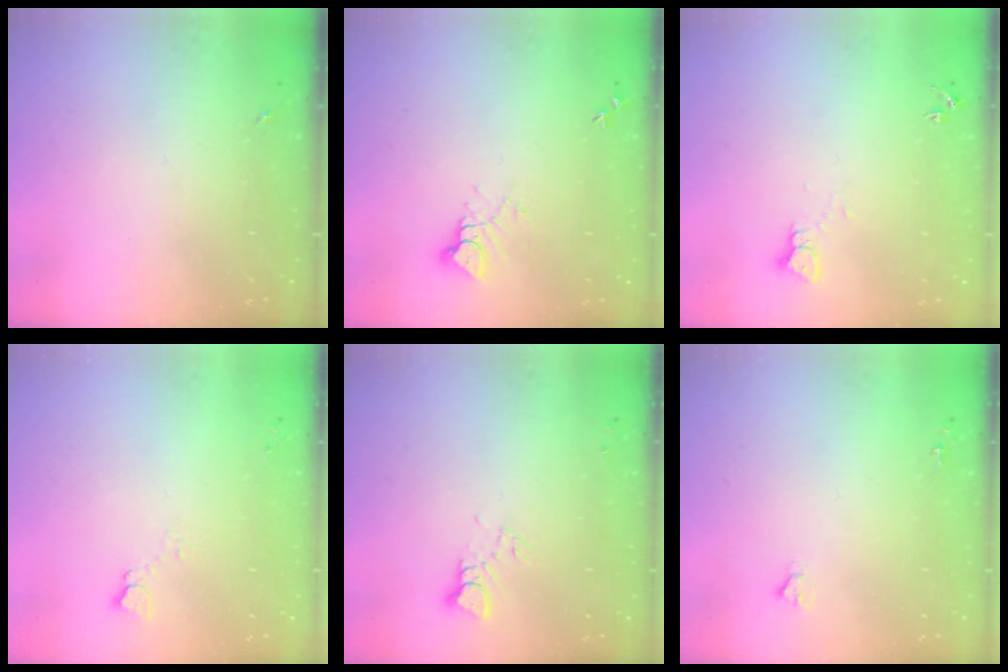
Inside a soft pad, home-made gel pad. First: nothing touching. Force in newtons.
{"total": 4.4, "press": 4.4, "slide": 0.1}
{"total": 2.2, "press": 2.2, "slide": 0.2}
{"total": 3.8, "press": 3.8, "slide": 0.3}
{"total": 3.0, "press": 3.0, "slide": 0.3}
{"total": 1.6, "press": 1.6, "slide": 0.1}